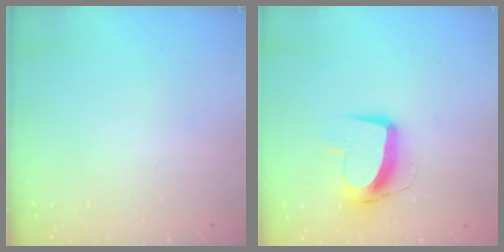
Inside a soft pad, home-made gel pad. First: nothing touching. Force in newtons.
{"total": 11.8, "press": 11.7, "slide": 1.1}